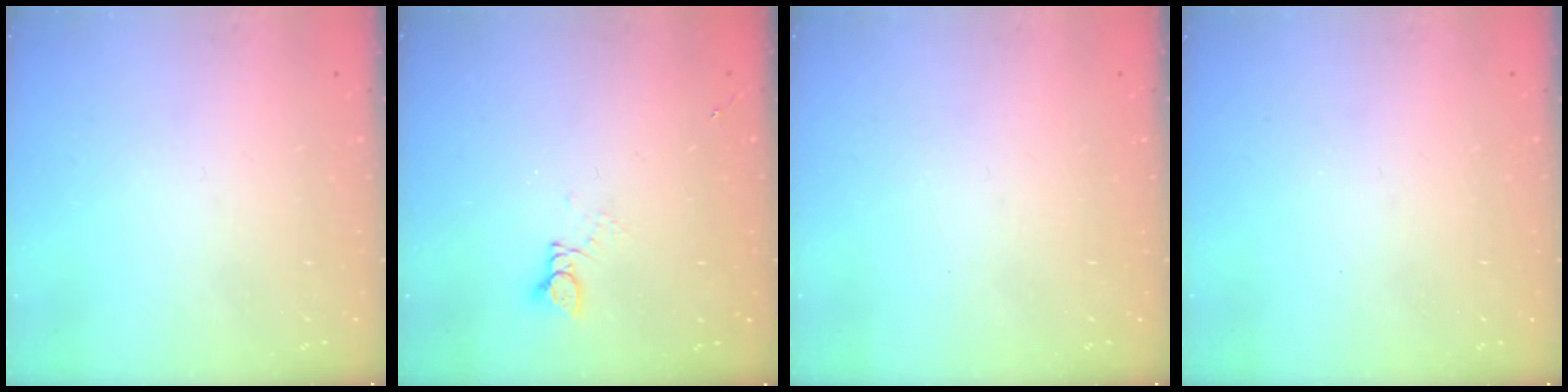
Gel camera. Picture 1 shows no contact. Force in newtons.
{"total": 2.4, "press": 2.4, "slide": 0.2}
{"total": 0.0}
{"total": 0.0}